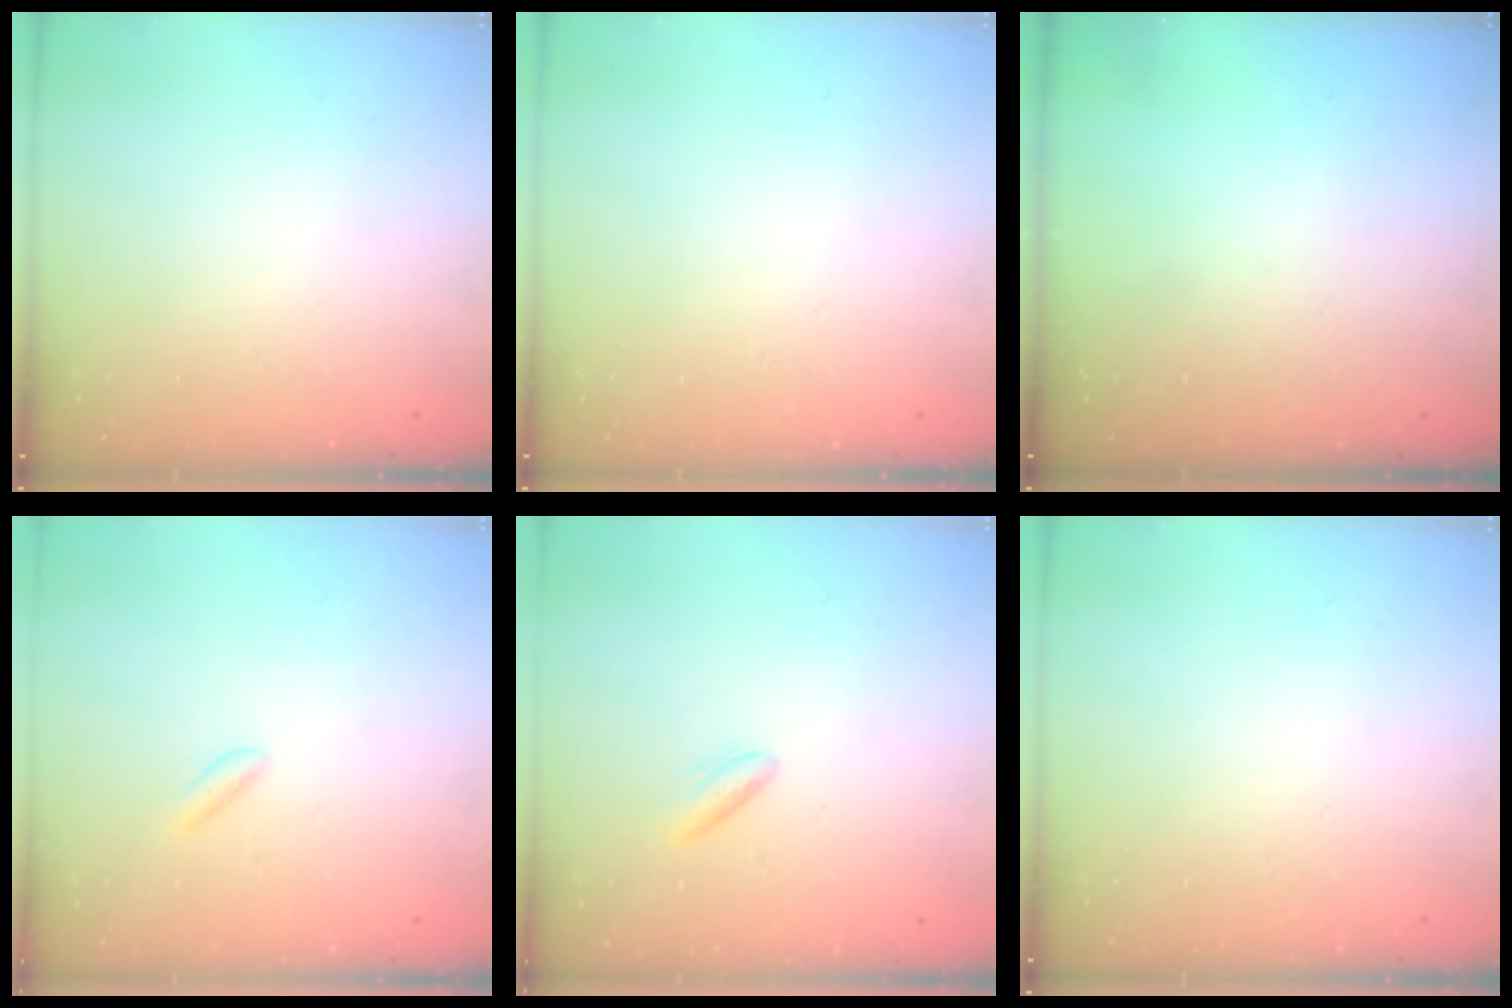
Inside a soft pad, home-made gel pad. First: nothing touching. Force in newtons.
{"total": 0.0}
{"total": 0.0}
{"total": 1.9, "press": 1.8, "slide": 0.8}
{"total": 3.7, "press": 3.6, "slide": 0.9}
{"total": 0.0}